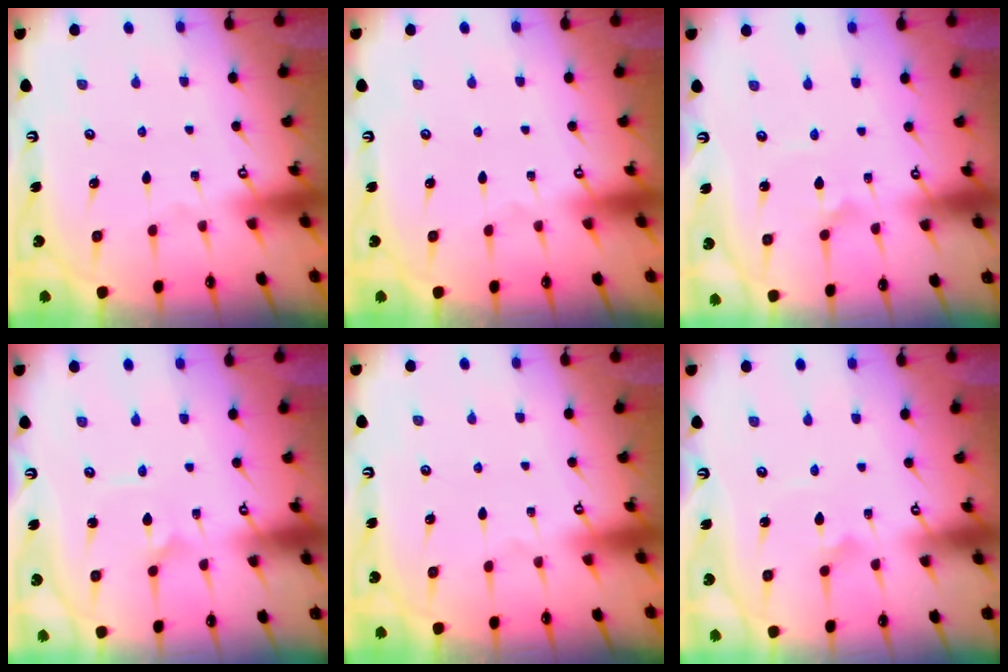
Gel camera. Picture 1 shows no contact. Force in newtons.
{"total": 0.0}
{"total": 2.2, "press": 2.2, "slide": 0.1}
{"total": 1.9, "press": 1.9, "slide": 0.0}
{"total": 0.0}
{"total": 2.7, "press": 2.7, "slide": 0.2}